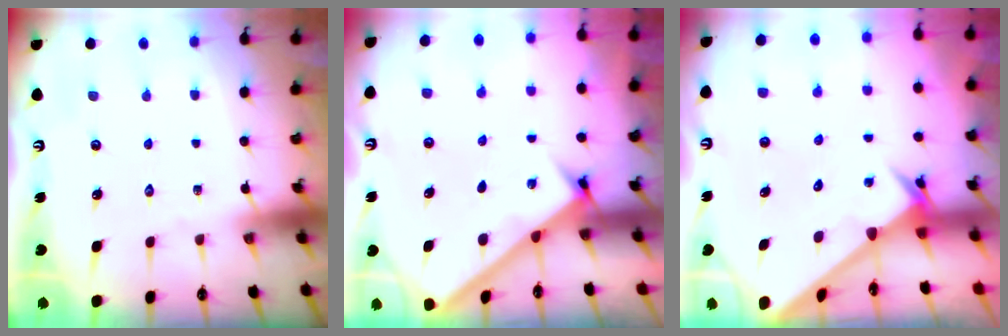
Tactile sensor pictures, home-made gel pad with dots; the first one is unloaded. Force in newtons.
{"total": 2.8, "press": 2.8, "slide": 0.4}
{"total": 3.2, "press": 3.2, "slide": 0.1}